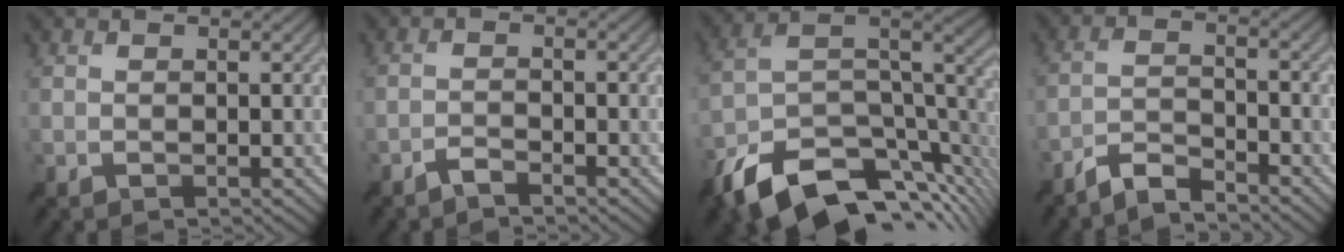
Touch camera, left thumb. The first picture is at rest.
{"total": 1.6, "force": [-1.3, 0.2, 0.9], "torque": [-0.019, 0.005, -0.032]}
{"total": 14.2, "force": [-8.4, 6.7, 9.4], "torque": [-0.205, -0.009, -0.137]}
{"total": 4.3, "force": [-3.9, 0.7, 1.8], "torque": [-0.038, 0.005, -0.084]}